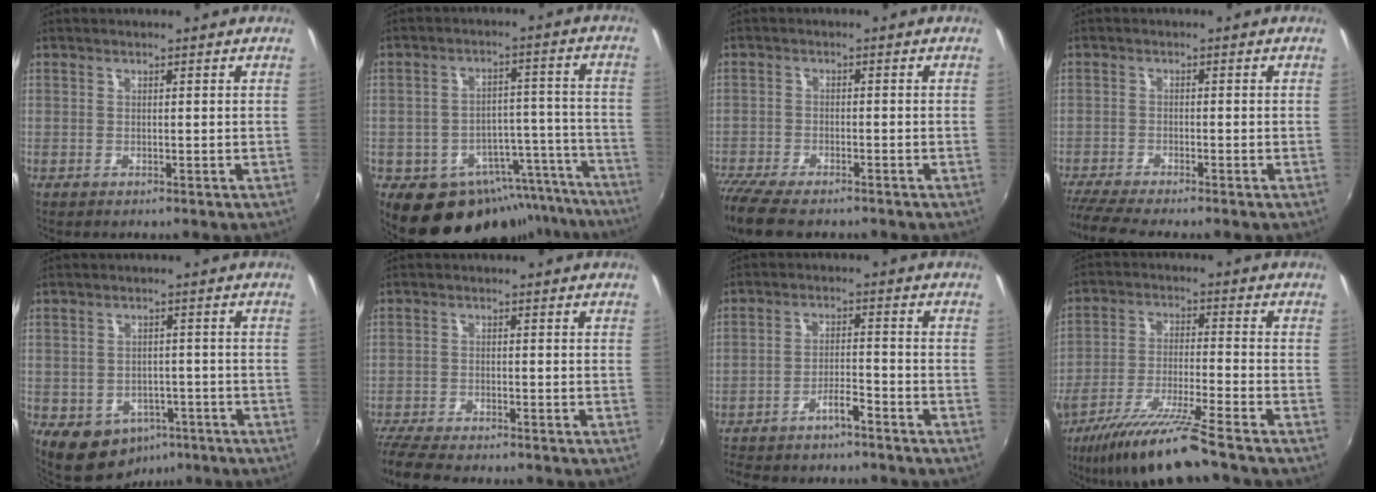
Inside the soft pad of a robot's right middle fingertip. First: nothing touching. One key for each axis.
{"total": 19.2, "fx": -15.3, "fy": 10.0, "fz": 6.1, "tx": -0.103, "ty": 0.045, "tz": -0.187}
{"total": 10.3, "fx": -8.5, "fy": 2.7, "fz": 5.1, "tx": -0.131, "ty": -0.046, "tz": -0.154}
{"total": 7.3, "fx": -6.5, "fy": 0.0, "fz": 3.3, "tx": -0.089, "ty": -0.032, "tz": -0.114}
{"total": 9.4, "fx": -5.2, "fy": 7.0, "fz": 3.4, "tx": -0.081, "ty": 0.000, "tz": -0.056}
{"total": 8.8, "fx": -7.8, "fy": 1.4, "fz": 3.7, "tx": -0.103, "ty": -0.036, "tz": -0.139}
{"total": 6.3, "fx": -5.6, "fy": 1.1, "fz": 2.7, "tx": -0.066, "ty": 0.008, "tz": -0.096}
{"total": 12.8, "fx": -10.2, "fy": -0.2, "fz": 7.8, "tx": -0.161, "ty": -0.023, "tz": -0.184}